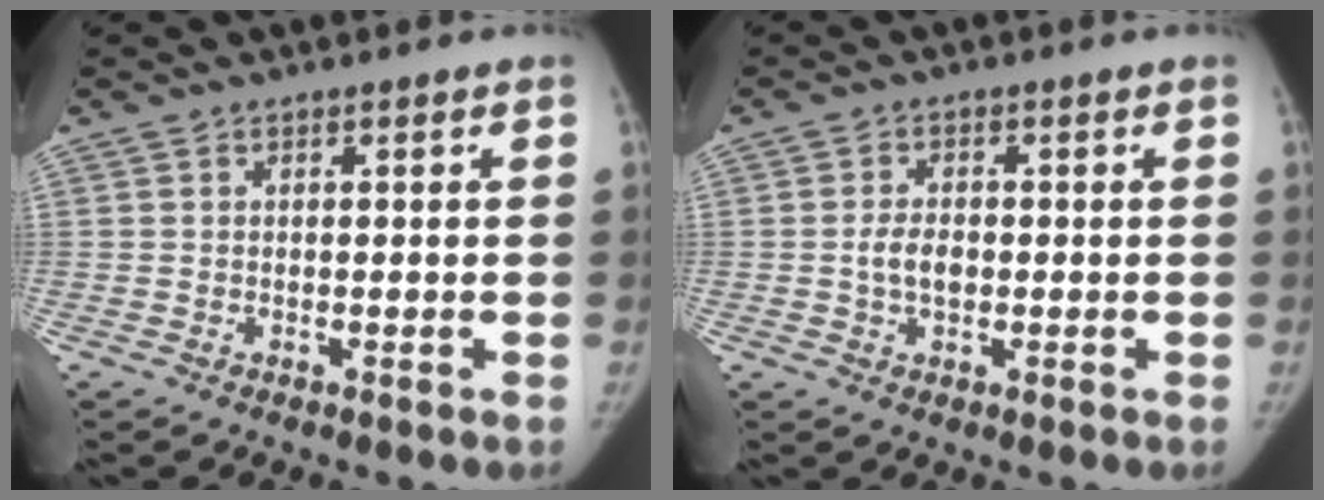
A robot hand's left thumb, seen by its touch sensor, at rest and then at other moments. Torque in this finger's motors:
{"motor_torque": [0.10, 0.06, 0.59, -0.49, 0.15]}